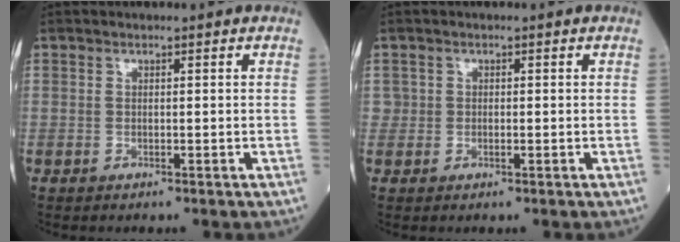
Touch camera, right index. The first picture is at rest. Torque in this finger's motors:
{"motor_torque": [-0.03, -0.04, -0.03, -0.02]}